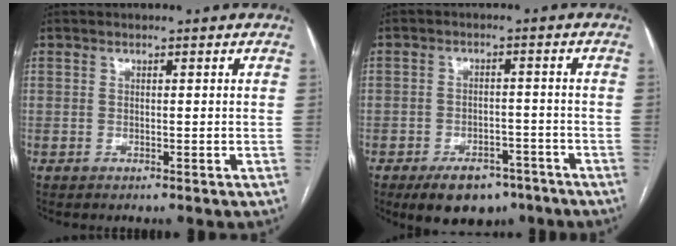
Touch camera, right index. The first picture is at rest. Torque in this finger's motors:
{"motor_torque": [-0.02, -0.05, -0.13, -0.05]}